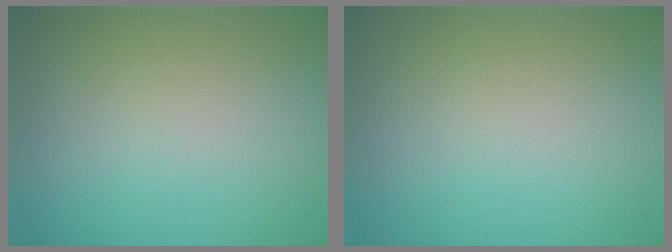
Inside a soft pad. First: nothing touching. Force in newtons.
{"total": 0.0}